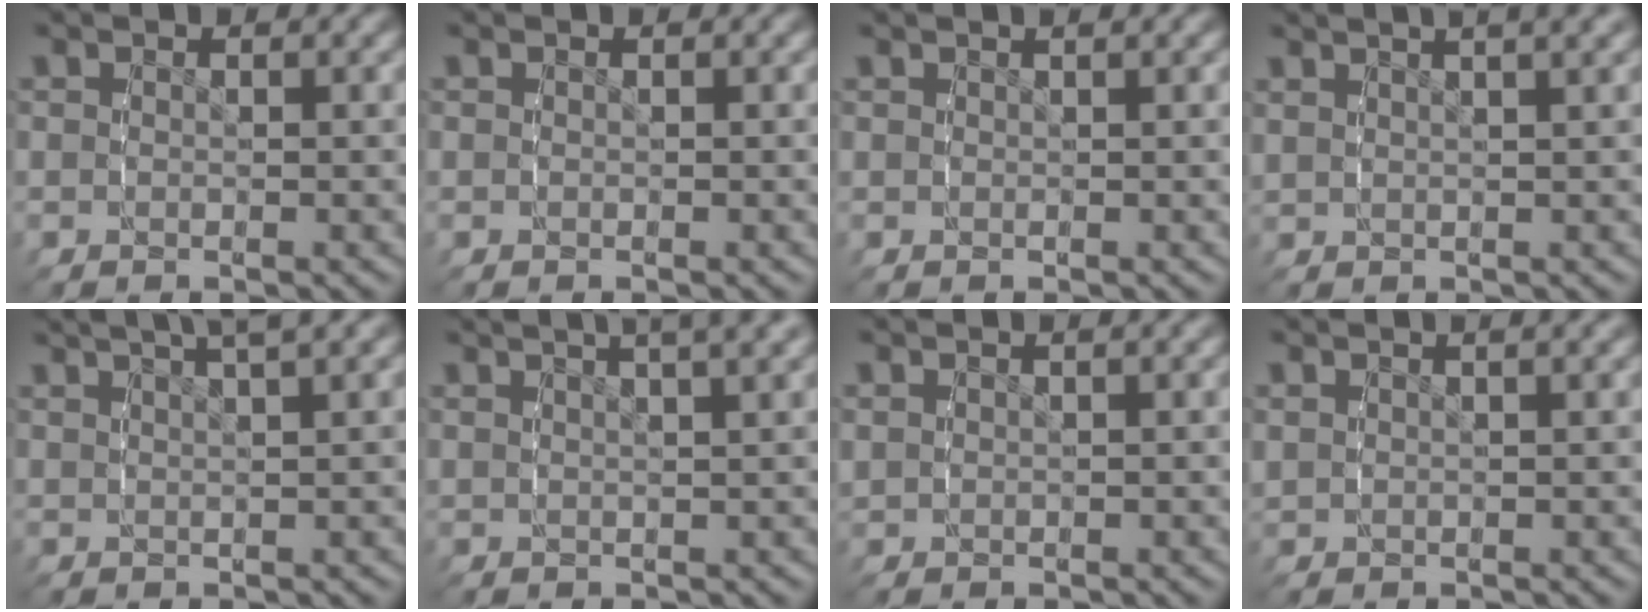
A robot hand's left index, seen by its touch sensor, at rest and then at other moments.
{"total": 0.0}
{"total": 0.9, "force": [0.9, -0.1, 0.2], "torque": [-0.001, 0.005, 0.014]}
{"total": 5.0, "force": [3.3, 1.6, 3.3], "torque": [-0.039, 0.022, 0.048]}
{"total": 6.1, "force": [4.6, 2.1, 3.4], "torque": [-0.047, 0.023, 0.065]}
{"total": 6.7, "force": [4.5, 2.6, 4.3], "torque": [-0.052, 0.028, 0.059]}
{"total": 1.6, "force": [1.2, 0.6, 0.7], "torque": [-0.010, 0.010, 0.021]}
{"total": 2.8, "force": [2.1, 1.0, 1.5], "torque": [-0.018, 0.014, 0.033]}